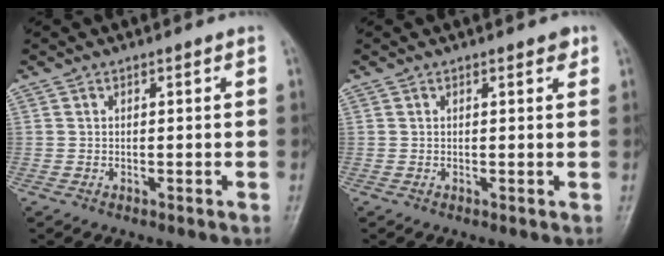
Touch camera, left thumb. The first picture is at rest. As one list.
[{"total": 1.4, "force": [0.8, 0.6, 0.9], "torque": [-0.005, -0.001, 0.007]}]